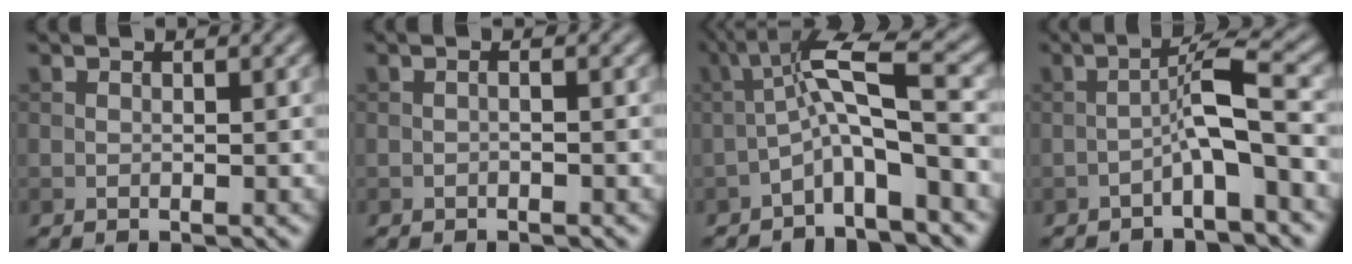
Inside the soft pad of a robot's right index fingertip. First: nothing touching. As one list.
[{"total": 0.6, "force": [-0.3, 0.0, 0.5], "torque": [-0.010, 0.002, -0.006]}, {"total": 6.3, "force": [-1.9, 1.1, 5.9], "torque": [-0.104, 0.024, -0.047]}, {"total": 4.0, "force": [-1.7, 0.3, 3.7], "torque": [-0.064, 0.023, -0.036]}]